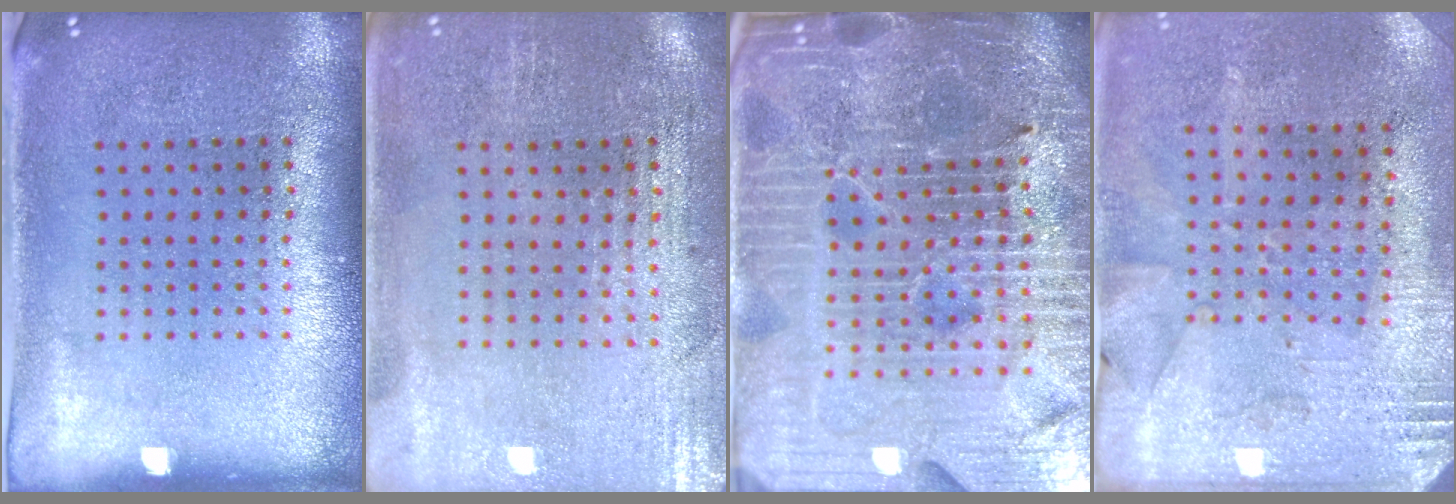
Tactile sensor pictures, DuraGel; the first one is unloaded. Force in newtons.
{"total": 0.6, "press": 0.5, "slide": 0.4}
{"total": 6.6, "press": 5.8, "slide": 3.0}
{"total": 2.8, "press": 2.2, "slide": 1.7}